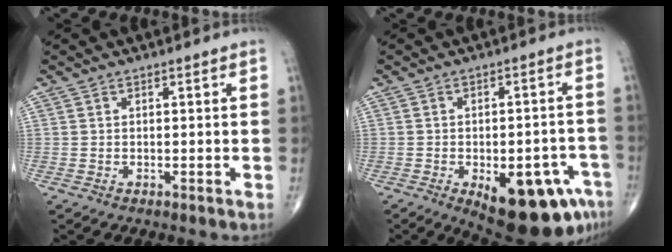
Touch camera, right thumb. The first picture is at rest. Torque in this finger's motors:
{"motor_torque": [1.84, 1.42, 0.91, -1.09, 0.35]}